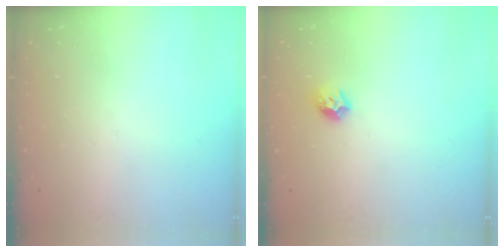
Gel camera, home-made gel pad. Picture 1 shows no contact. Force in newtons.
{"total": 7.6, "press": 7.6, "slide": 0.7}